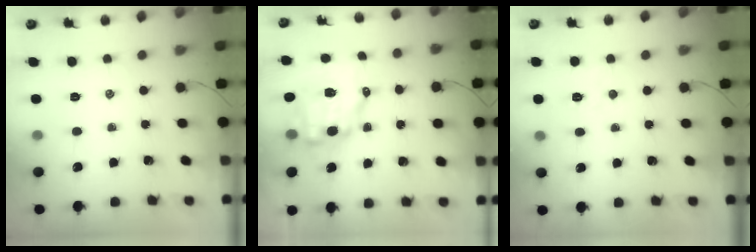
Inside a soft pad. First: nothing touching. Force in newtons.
{"total": 9.9, "press": 9.6, "slide": 2.1}
{"total": 4.2, "press": 4.1, "slide": 0.9}